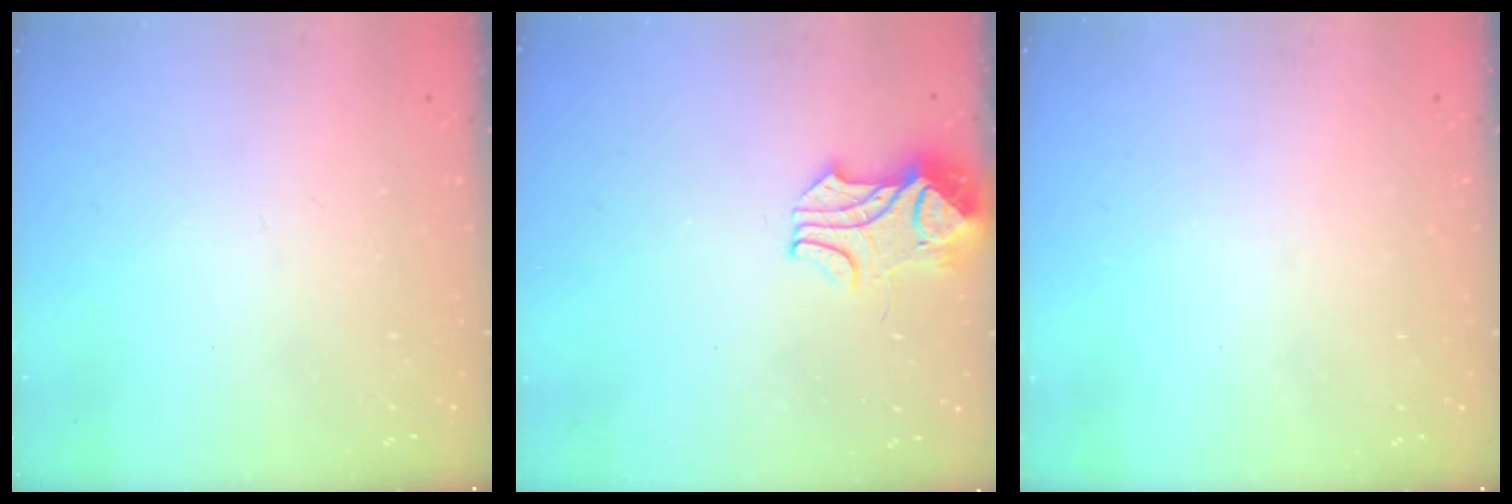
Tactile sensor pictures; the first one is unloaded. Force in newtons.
{"total": 2.4, "press": 2.3, "slide": 0.9}
{"total": 0.0}